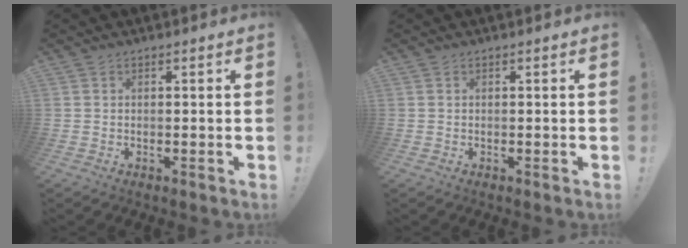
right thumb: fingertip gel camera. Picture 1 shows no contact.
{"total": 0.0}